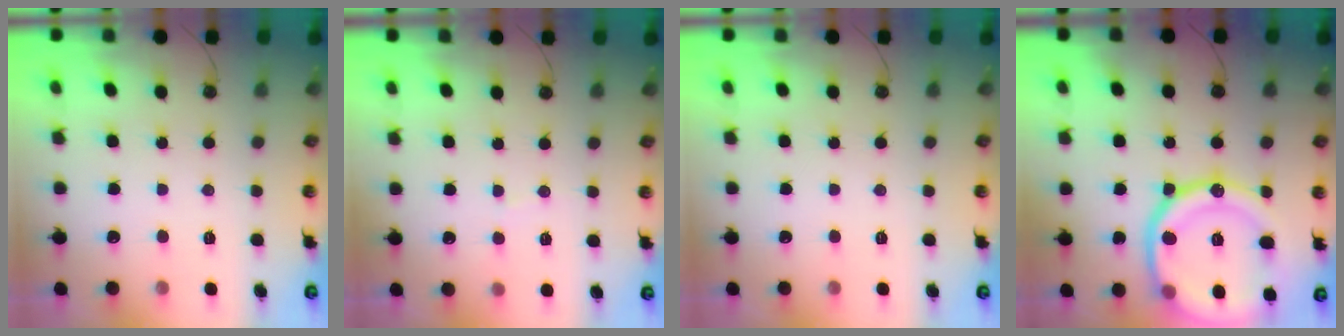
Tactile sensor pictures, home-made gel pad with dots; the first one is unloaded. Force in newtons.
{"total": 3.1, "press": 3.1, "slide": 0.3}
{"total": 0.0}
{"total": 24.7, "press": 24.6, "slide": 2.7}